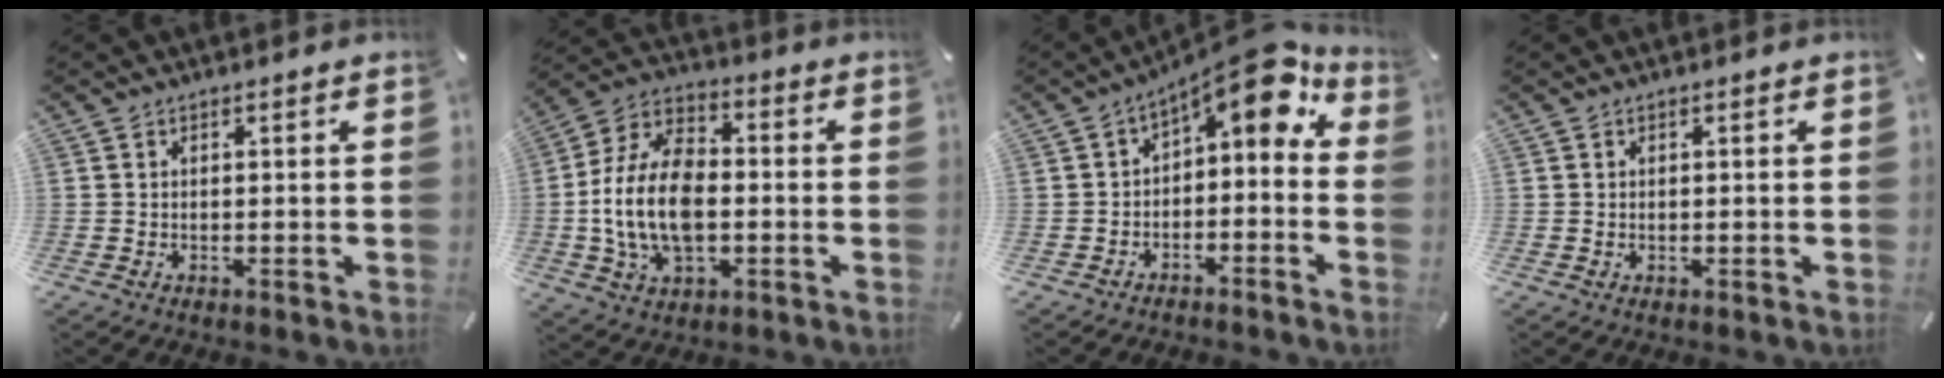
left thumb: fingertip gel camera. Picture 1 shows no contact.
{"total": 16.7, "force": [-2.7, 10.9, 12.4], "torque": [-0.277, 0.008, -0.050]}
{"total": 8.6, "force": [4.6, 3.7, 6.2], "torque": [-0.083, -0.044, 0.075]}
{"total": 0.0}